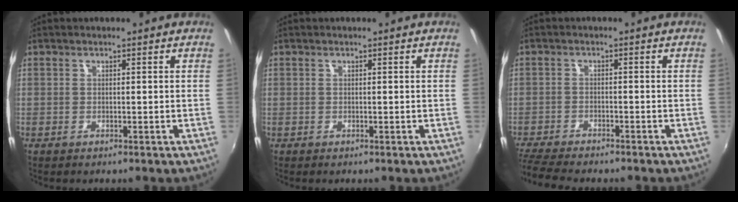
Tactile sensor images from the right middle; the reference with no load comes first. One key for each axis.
{"total": 0.0}
{"total": 8.9, "fx": -8.0, "fy": 1.4, "fz": 3.8, "tx": -0.103, "ty": -0.029, "tz": -0.136}